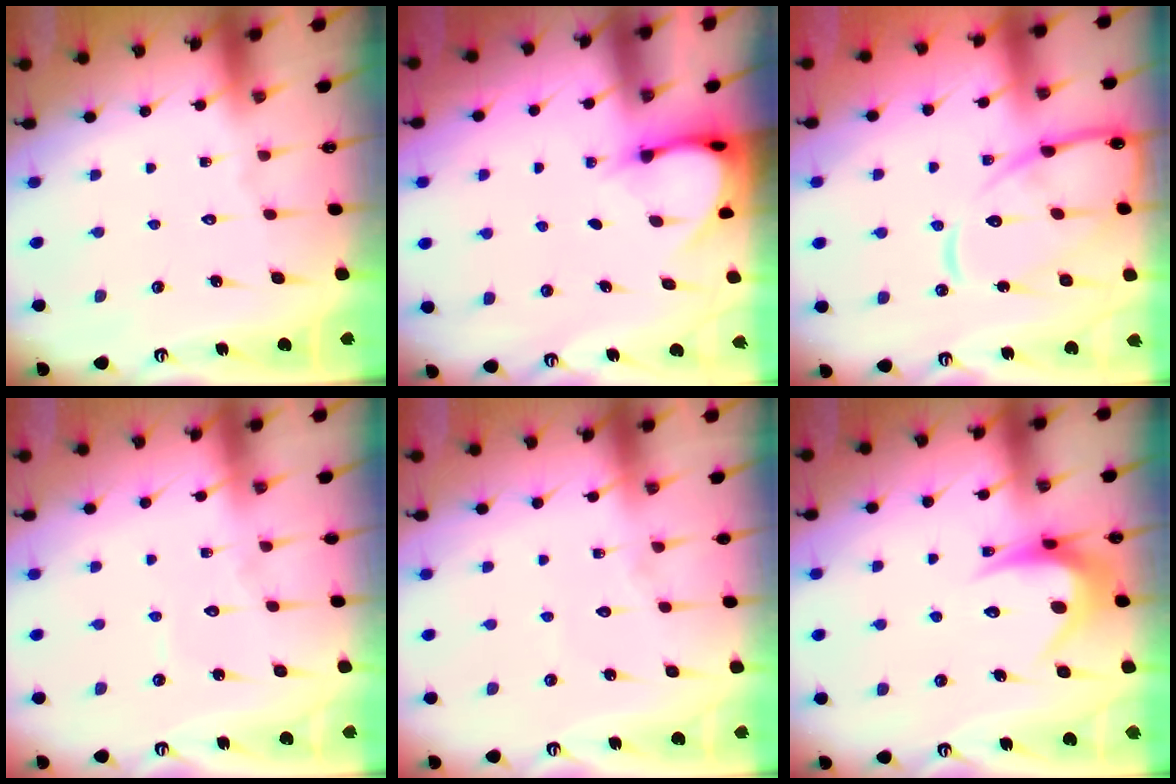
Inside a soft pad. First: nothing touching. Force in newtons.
{"total": 3.9, "press": 3.9, "slide": 0.4}
{"total": 14.9, "press": 14.8, "slide": 1.4}
{"total": 4.3, "press": 4.3, "slide": 0.4}
{"total": 4.1, "press": 4.1, "slide": 0.4}
{"total": 11.0, "press": 11.0, "slide": 0.4}